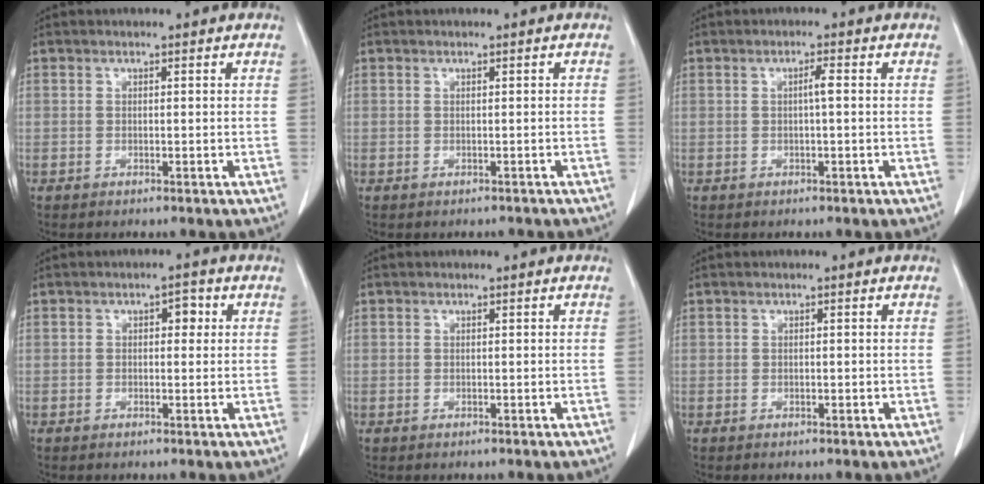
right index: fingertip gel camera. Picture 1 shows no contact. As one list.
[{"total": 1.3, "force": [-1.1, 0.7, 0.2], "torque": [0.000, 0.001, -0.013]}, {"total": 1.5, "force": [0.1, 0.1, 1.5], "torque": [-0.026, 0.004, 0.001]}, {"total": 2.4, "force": [0.6, 1.3, 1.8], "torque": [-0.022, 0.012, 0.007]}, {"total": 0.0}, {"total": 0.0}]